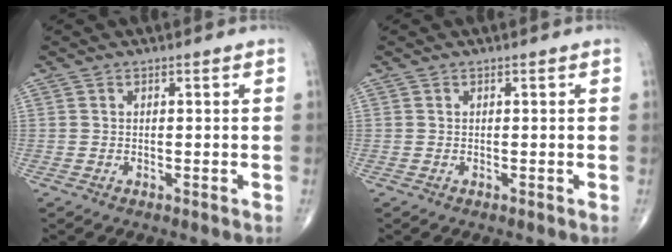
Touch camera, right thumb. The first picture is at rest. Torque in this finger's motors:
{"motor_torque": [0.00, 0.00, 0.06, 0.06, 0.00]}